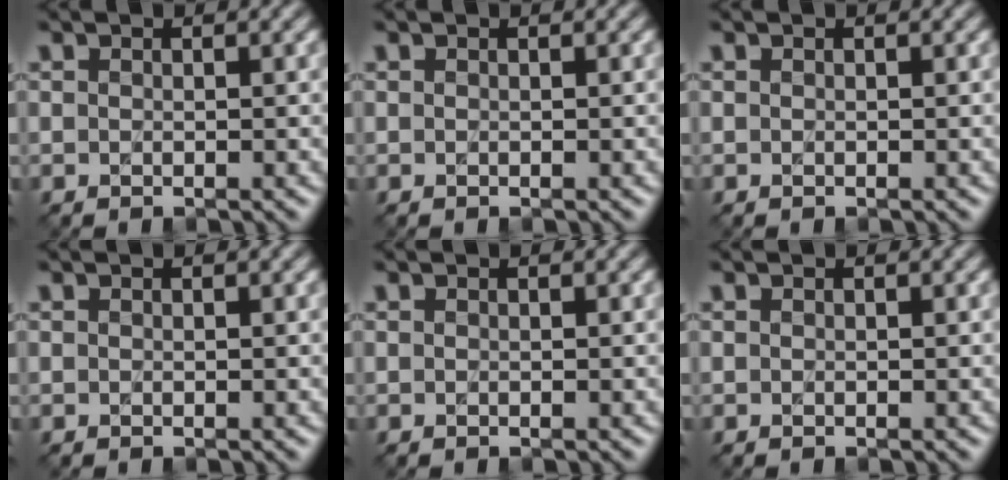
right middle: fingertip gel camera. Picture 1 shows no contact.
{"total": 0.0}
{"total": 0.0}
{"total": 0.0}
{"total": 0.0}
{"total": 0.0}